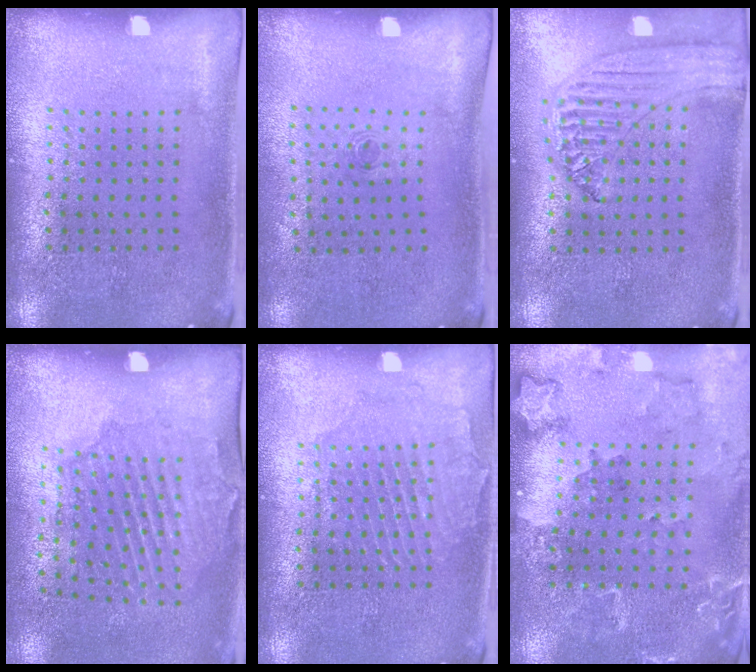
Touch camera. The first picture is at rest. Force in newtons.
{"total": 0.6, "press": 0.2, "slide": 0.5}
{"total": 1.2, "press": 1.2, "slide": 0.2}
{"total": 1.7, "press": 1.4, "slide": 0.8}
{"total": 1.5, "press": 1.5, "slide": 0.1}
{"total": 1.8, "press": 1.7, "slide": 0.3}